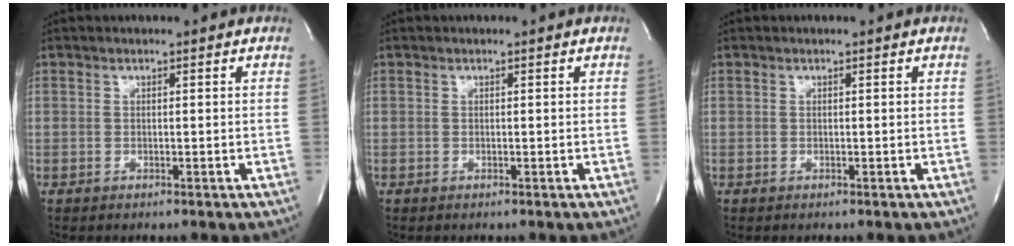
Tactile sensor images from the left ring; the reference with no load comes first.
{"total": 0.0}
{"total": 0.0}